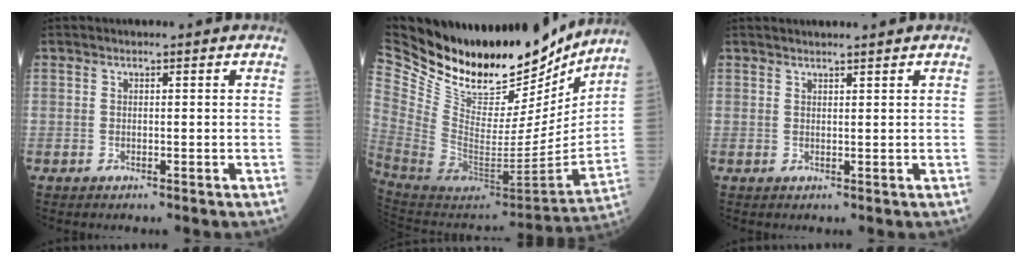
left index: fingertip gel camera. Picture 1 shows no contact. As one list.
[{"total": 32.3, "force": [26.9, 10.6, 14.5], "torque": [-0.291, -0.035, 0.430]}, {"total": 3.6, "force": [3.3, -0.1, 1.2], "torque": [-0.014, 0.021, 0.046]}]